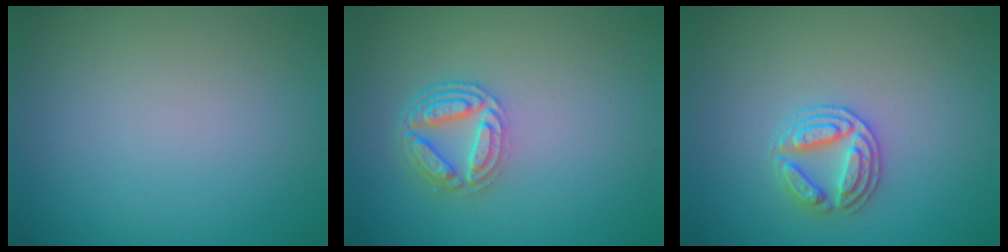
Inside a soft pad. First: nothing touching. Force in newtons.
{"total": 4.3, "press": 3.3, "slide": 2.8}
{"total": 2.8, "press": 2.7, "slide": 0.4}